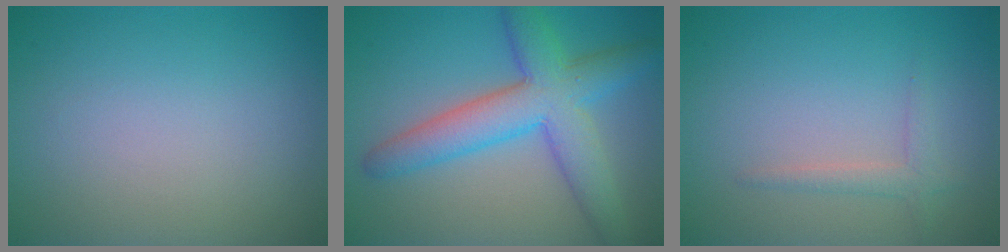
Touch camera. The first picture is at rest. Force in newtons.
{"total": 7.2, "press": 7.2, "slide": 0.3}
{"total": 1.4, "press": 1.4, "slide": 0.1}